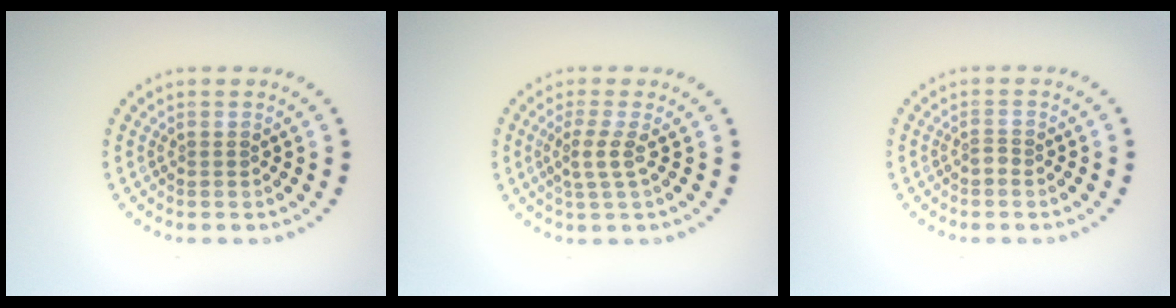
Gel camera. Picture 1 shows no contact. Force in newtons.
{"total": 2.1, "press": 1.6, "slide": 1.4}
{"total": 0.8, "press": 0.5, "slide": 0.7}